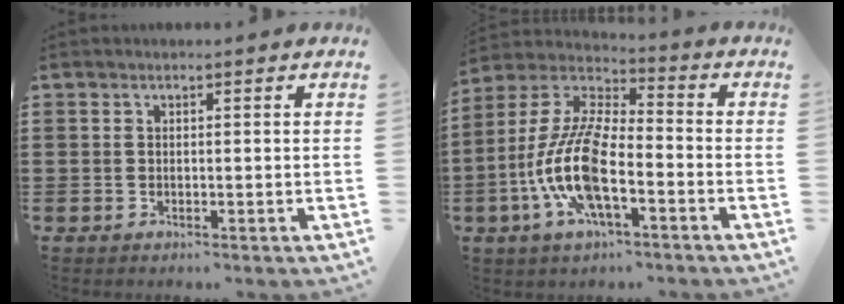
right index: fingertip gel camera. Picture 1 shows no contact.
{"total": 12.9, "force": [-4.6, 4.7, 11.1], "torque": [-0.260, -0.009, -0.094]}